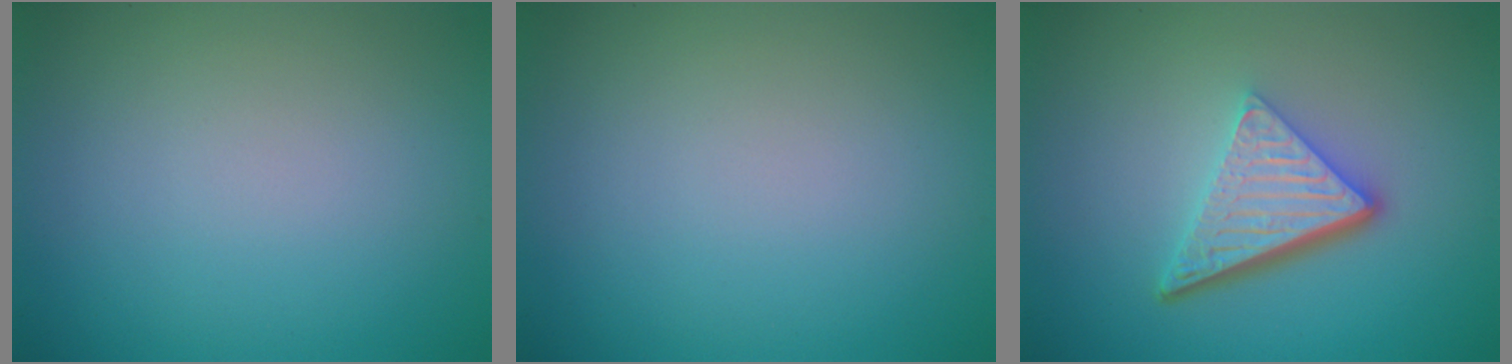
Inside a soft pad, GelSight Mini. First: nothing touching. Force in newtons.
{"total": 0.0}
{"total": 5.6, "press": 3.7, "slide": 4.2}